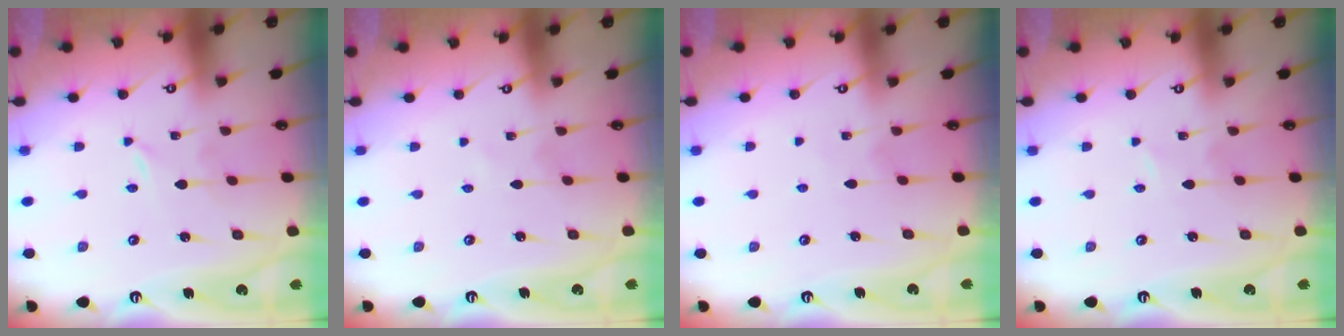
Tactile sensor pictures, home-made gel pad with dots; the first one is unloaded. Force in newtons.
{"total": 0.0}
{"total": 3.2, "press": 3.2, "slide": 0.4}
{"total": 0.0}